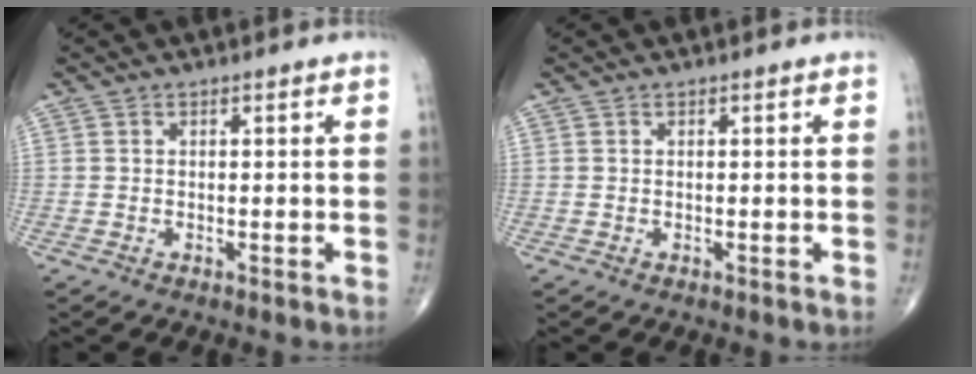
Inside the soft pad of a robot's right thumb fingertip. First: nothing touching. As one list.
[{"total": 0.0}]